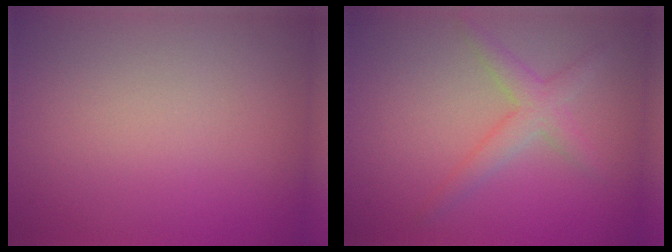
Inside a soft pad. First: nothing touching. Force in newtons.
{"total": 1.9, "press": 1.9, "slide": 0.1}